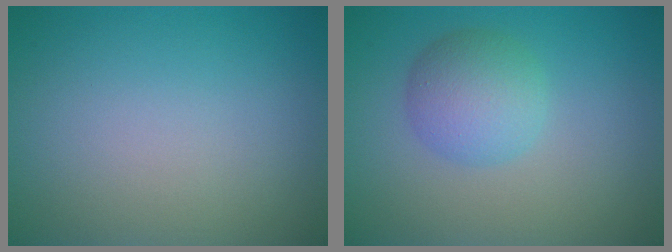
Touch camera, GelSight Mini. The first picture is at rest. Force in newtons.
{"total": 3.8, "press": 3.8, "slide": 0.0}